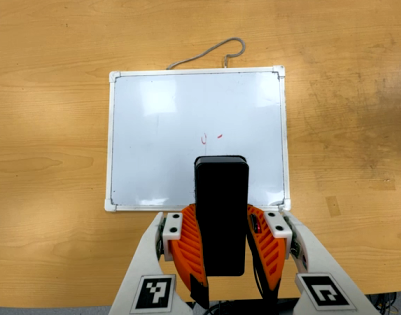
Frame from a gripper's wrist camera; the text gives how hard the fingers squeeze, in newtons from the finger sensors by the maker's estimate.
{"total": 7.9, "left": 6.6, "right": 9.3}